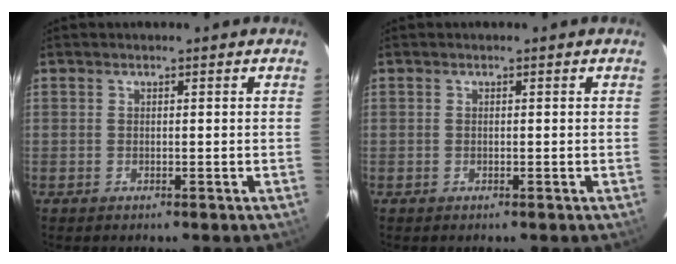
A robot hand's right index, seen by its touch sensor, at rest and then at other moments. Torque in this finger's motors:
{"motor_torque": [0.01, 0.01, 0.01, 0.00]}